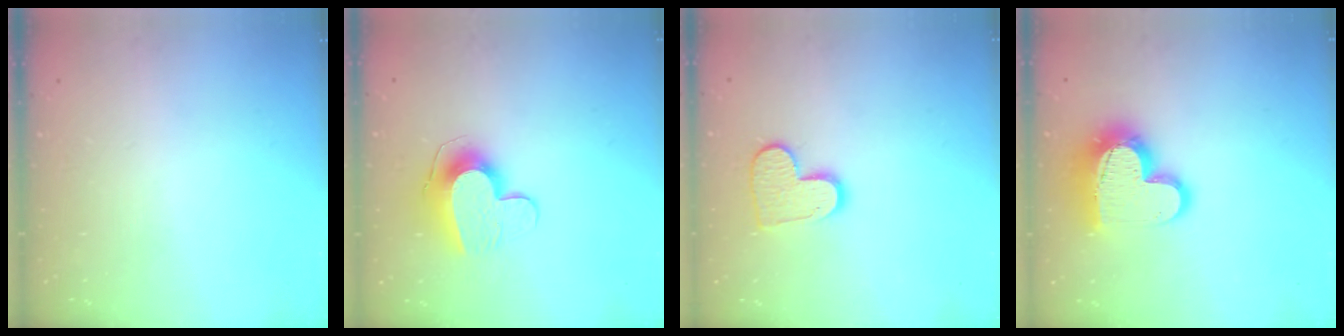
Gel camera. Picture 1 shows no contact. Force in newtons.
{"total": 11.5, "press": 11.5, "slide": 0.7}
{"total": 9.9, "press": 9.9, "slide": 0.4}
{"total": 15.8, "press": 15.8, "slide": 1.2}